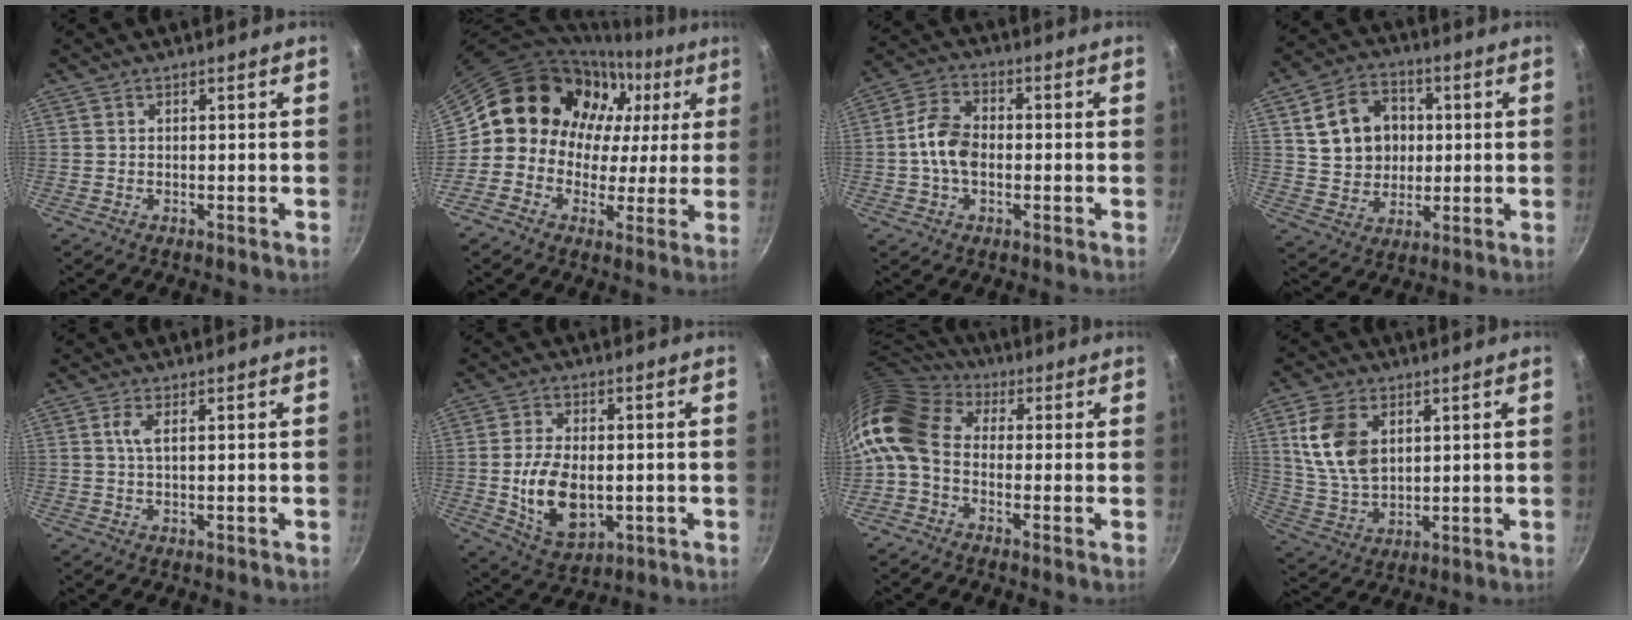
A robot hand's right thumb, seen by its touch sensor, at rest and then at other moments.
{"total": 14.5, "force": [3.4, 13.2, 5.1], "torque": [-0.039, 0.021, 0.033]}
{"total": 8.2, "force": [-0.8, 5.5, 6.0], "torque": [-0.105, 0.026, -0.024]}
{"total": 13.5, "force": [2.5, 11.1, 7.2], "torque": [-0.100, 0.010, 0.047]}
{"total": 2.6, "force": [0.7, 0.6, 2.4], "torque": [-0.055, 0.000, 0.015]}
{"total": 12.3, "force": [-1.3, 7.5, 9.6], "torque": [-0.165, -0.002, -0.011]}
{"total": 13.2, "force": [-1.0, 9.7, 8.9], "torque": [-0.176, 0.037, -0.044]}
{"total": 12.0, "force": [3.7, 7.8, 8.3], "torque": [-0.146, -0.021, 0.080]}